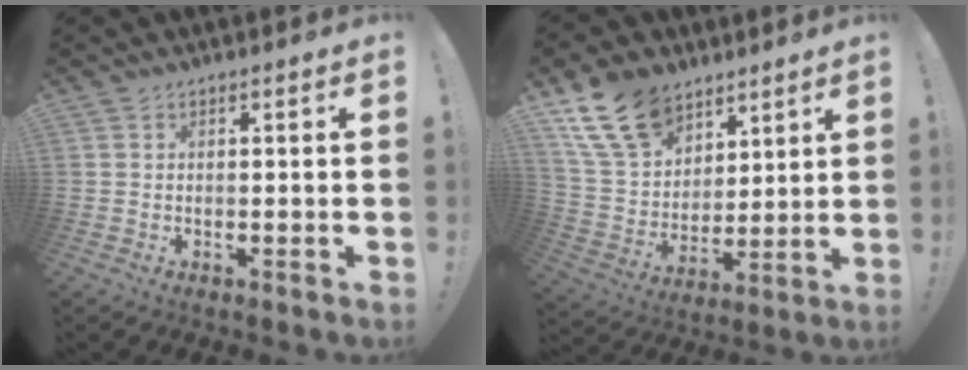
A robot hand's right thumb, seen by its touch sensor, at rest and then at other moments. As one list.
[{"total": 17.1, "force": [11.0, 10.8, 7.3], "torque": [-0.141, -0.062, 0.214]}]